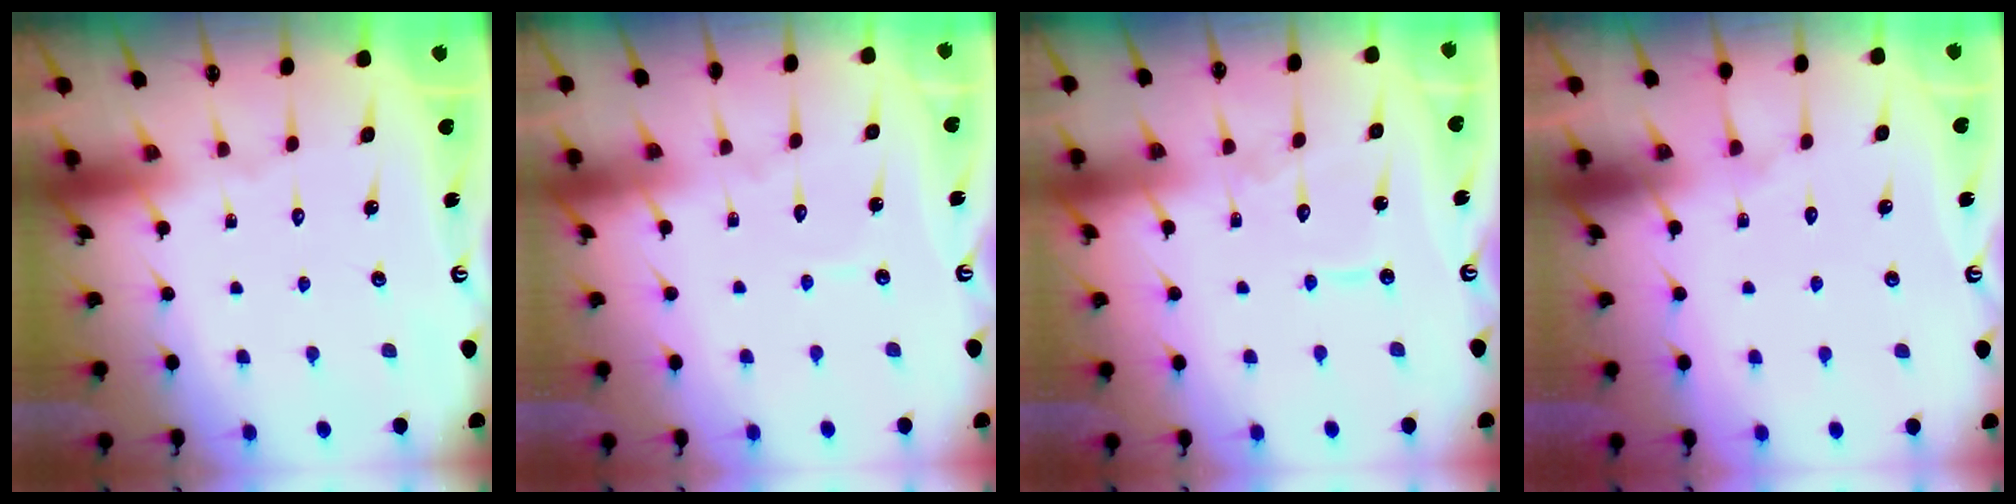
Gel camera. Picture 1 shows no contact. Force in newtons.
{"total": 3.0, "press": 3.0, "slide": 0.4}
{"total": 5.9, "press": 5.8, "slide": 0.5}
{"total": 2.9, "press": 2.9, "slide": 0.3}